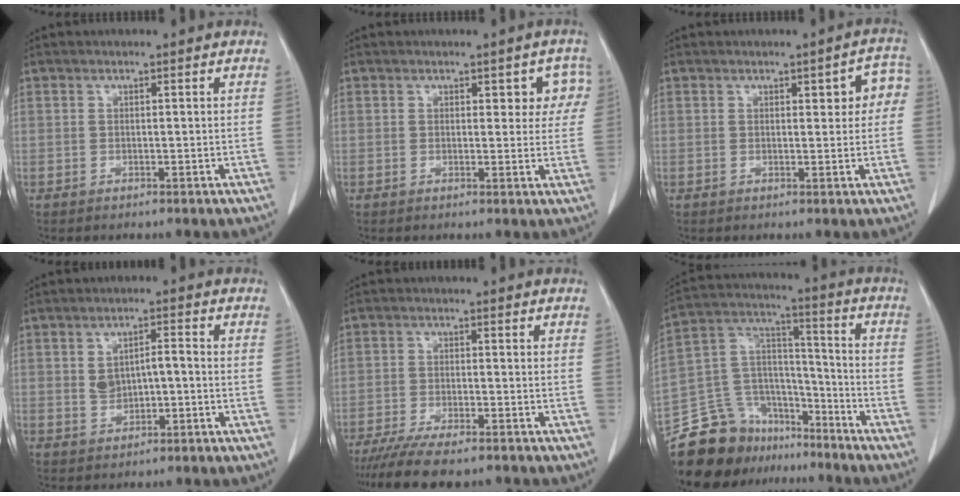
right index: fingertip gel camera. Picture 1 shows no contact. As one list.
[{"total": 4.0, "force": [1.7, 2.5, 2.7], "torque": [-0.006, 0.008, 0.013]}, {"total": 4.5, "force": [1.1, 1.8, 3.9], "torque": [-0.032, 0.016, 0.009]}, {"total": 4.1, "force": [-0.3, 2.2, 3.5], "torque": [-0.063, 0.016, 0.002]}, {"total": 10.1, "force": [-8.4, 1.9, 5.3], "torque": [-0.079, -0.017, -0.131]}, {"total": 17.6, "force": [-14.8, 8.9, 3.4], "torque": [-0.069, 0.074, -0.246]}]